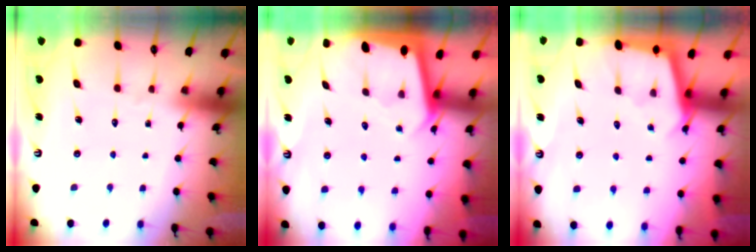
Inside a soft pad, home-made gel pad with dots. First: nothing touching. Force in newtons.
{"total": 1.9, "press": 1.9, "slide": 0.2}
{"total": 2.8, "press": 2.8, "slide": 0.3}